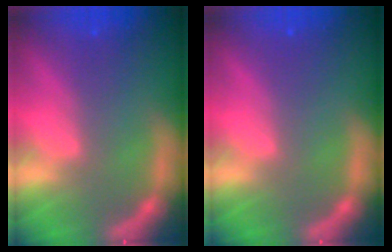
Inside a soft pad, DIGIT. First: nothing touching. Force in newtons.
{"total": 0.0}